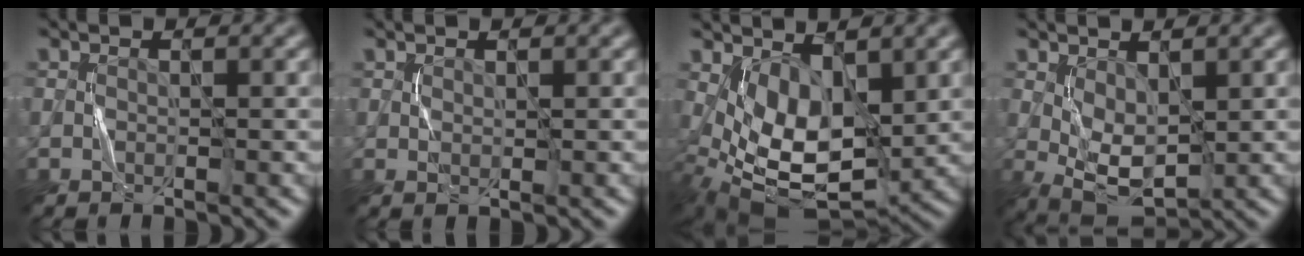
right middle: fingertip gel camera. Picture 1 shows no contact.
{"total": 0.7, "force": [0.4, 0.3, 0.5], "torque": [-0.012, -0.001, 0.008]}
{"total": 7.4, "force": [1.2, 4.1, 6.0], "torque": [-0.115, -0.015, 0.026]}
{"total": 4.0, "force": [0.6, 2.1, 3.3], "torque": [-0.072, -0.004, 0.016]}